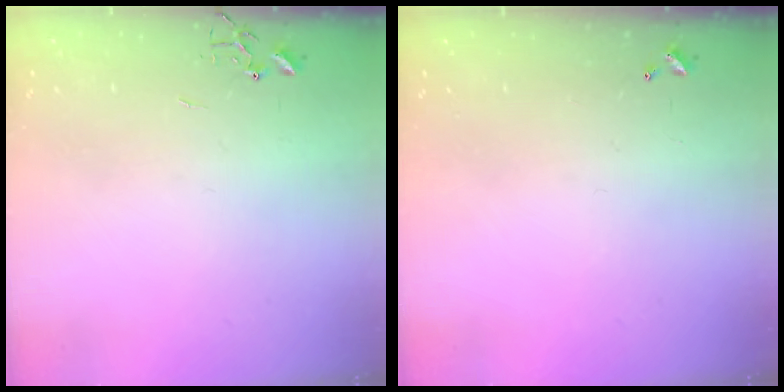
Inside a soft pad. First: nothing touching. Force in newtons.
{"total": 0.0}